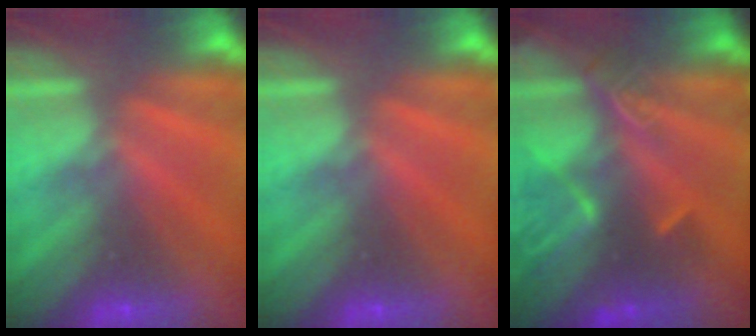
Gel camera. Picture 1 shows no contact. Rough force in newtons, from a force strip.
{"total": 0.0}
{"total": 3.1}